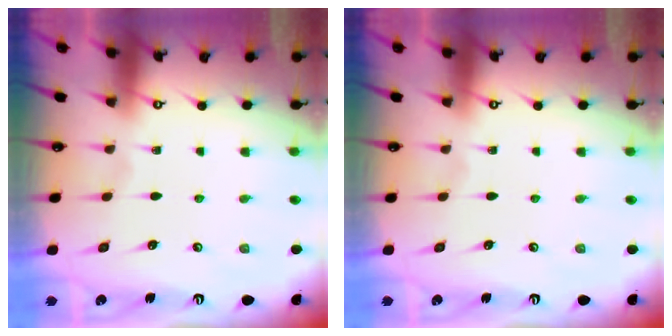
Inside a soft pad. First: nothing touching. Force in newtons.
{"total": 0.0}